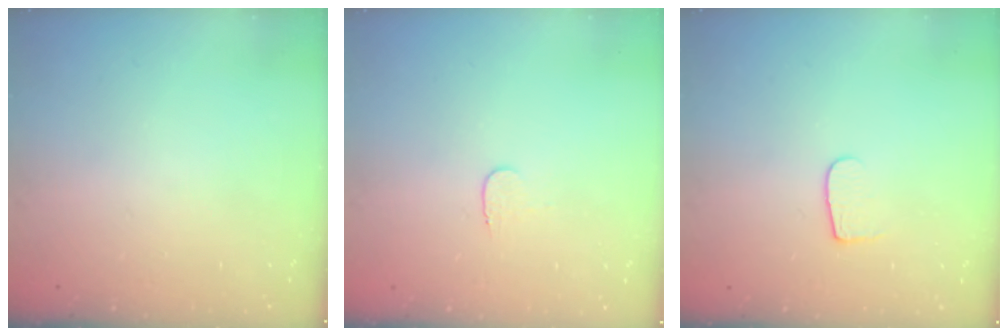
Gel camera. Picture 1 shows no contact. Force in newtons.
{"total": 3.8, "press": 3.7, "slide": 0.4}
{"total": 5.9, "press": 5.9, "slide": 0.6}